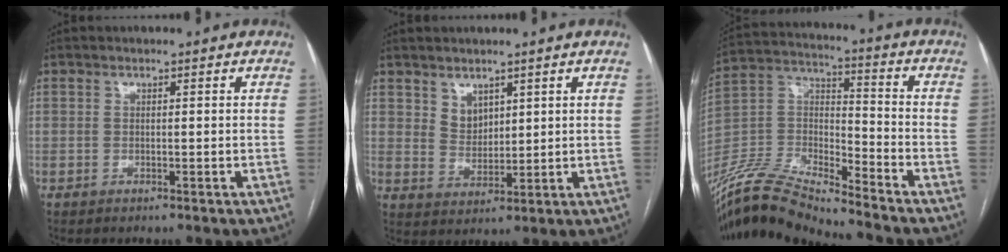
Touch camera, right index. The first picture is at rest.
{"total": 3.7, "force": [2.3, 2.5, 1.5], "torque": [-0.029, 0.000, 0.055]}
{"total": 15.6, "force": [-14.9, 0.6, 4.5], "torque": [-0.082, 0.035, -0.288]}